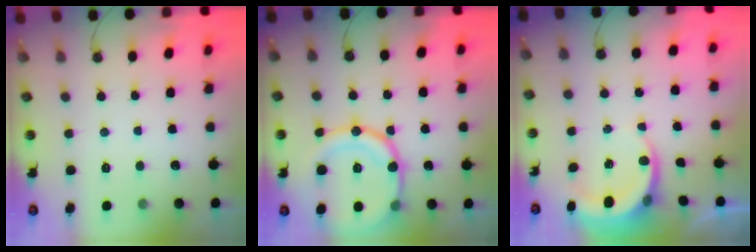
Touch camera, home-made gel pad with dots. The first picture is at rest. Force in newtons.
{"total": 19.0, "press": 18.7, "slide": 3.2}
{"total": 4.9, "press": 4.9, "slide": 0.1}